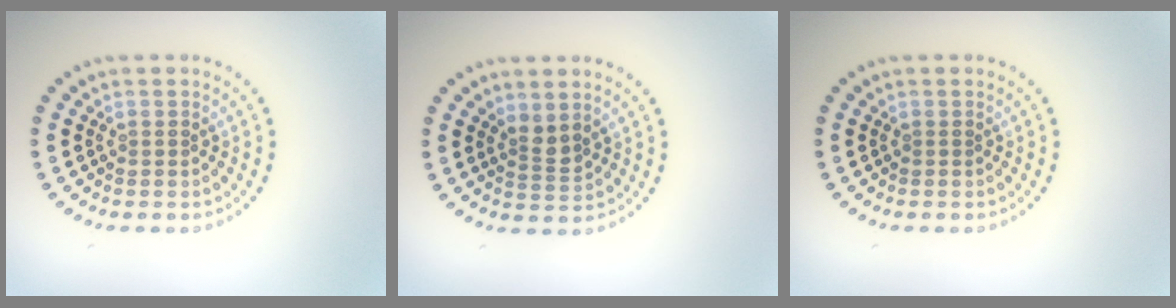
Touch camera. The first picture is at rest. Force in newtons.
{"total": 1.8, "press": 1.4, "slide": 1.1}
{"total": 0.0}